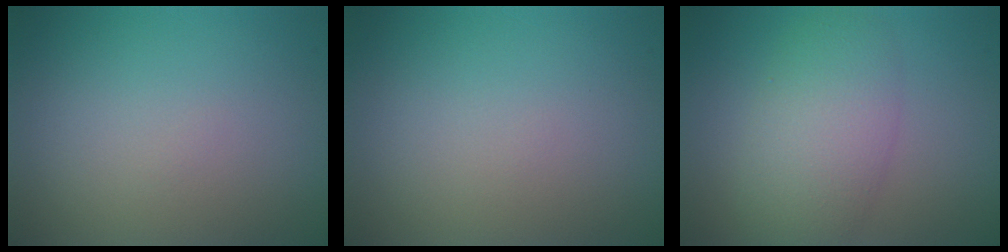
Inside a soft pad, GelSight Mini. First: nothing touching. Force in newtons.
{"total": 0.0}
{"total": 5.6, "press": 5.5, "slide": 0.4}